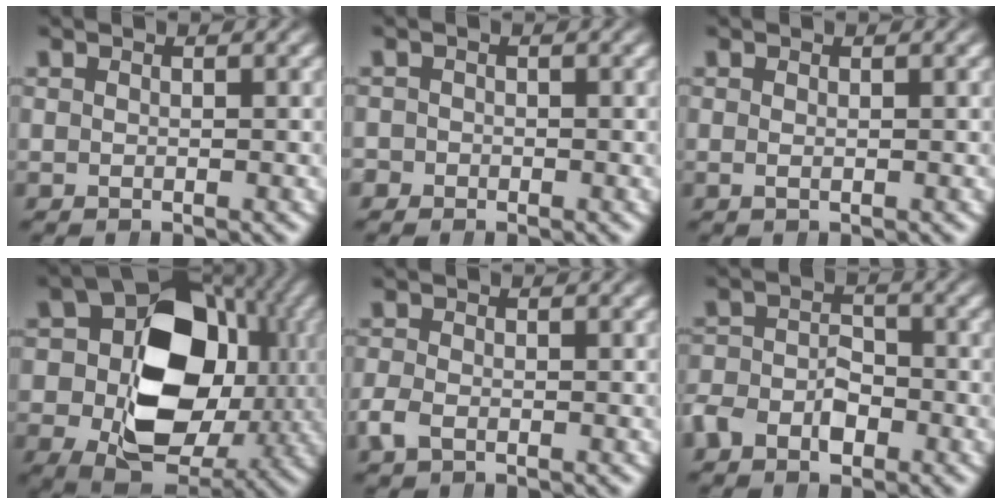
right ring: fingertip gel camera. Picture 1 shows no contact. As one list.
[{"total": 1.3, "force": [-0.6, 0.6, -0.9], "torque": [0.021, -0.001, -0.015]}, {"total": 1.0, "force": [0.4, -0.9, -0.3], "torque": [0.013, 0.004, 0.006]}, {"total": 19.7, "force": [-0.1, 13.8, 14.0], "torque": [-0.237, -0.049, 0.011]}, {"total": 0.8, "force": [-0.7, 0.4, 0.2], "torque": [-0.006, 0.000, -0.014]}, {"total": 2.8, "force": [-1.8, 1.8, 1.2], "torque": [0.005, 0.005, -0.038]}]